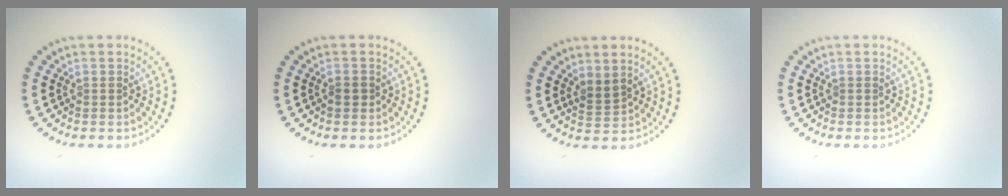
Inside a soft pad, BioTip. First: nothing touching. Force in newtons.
{"total": 1.0, "press": 1.0, "slide": 0.3}
{"total": 1.6, "press": 1.2, "slide": 1.0}
{"total": 0.0}